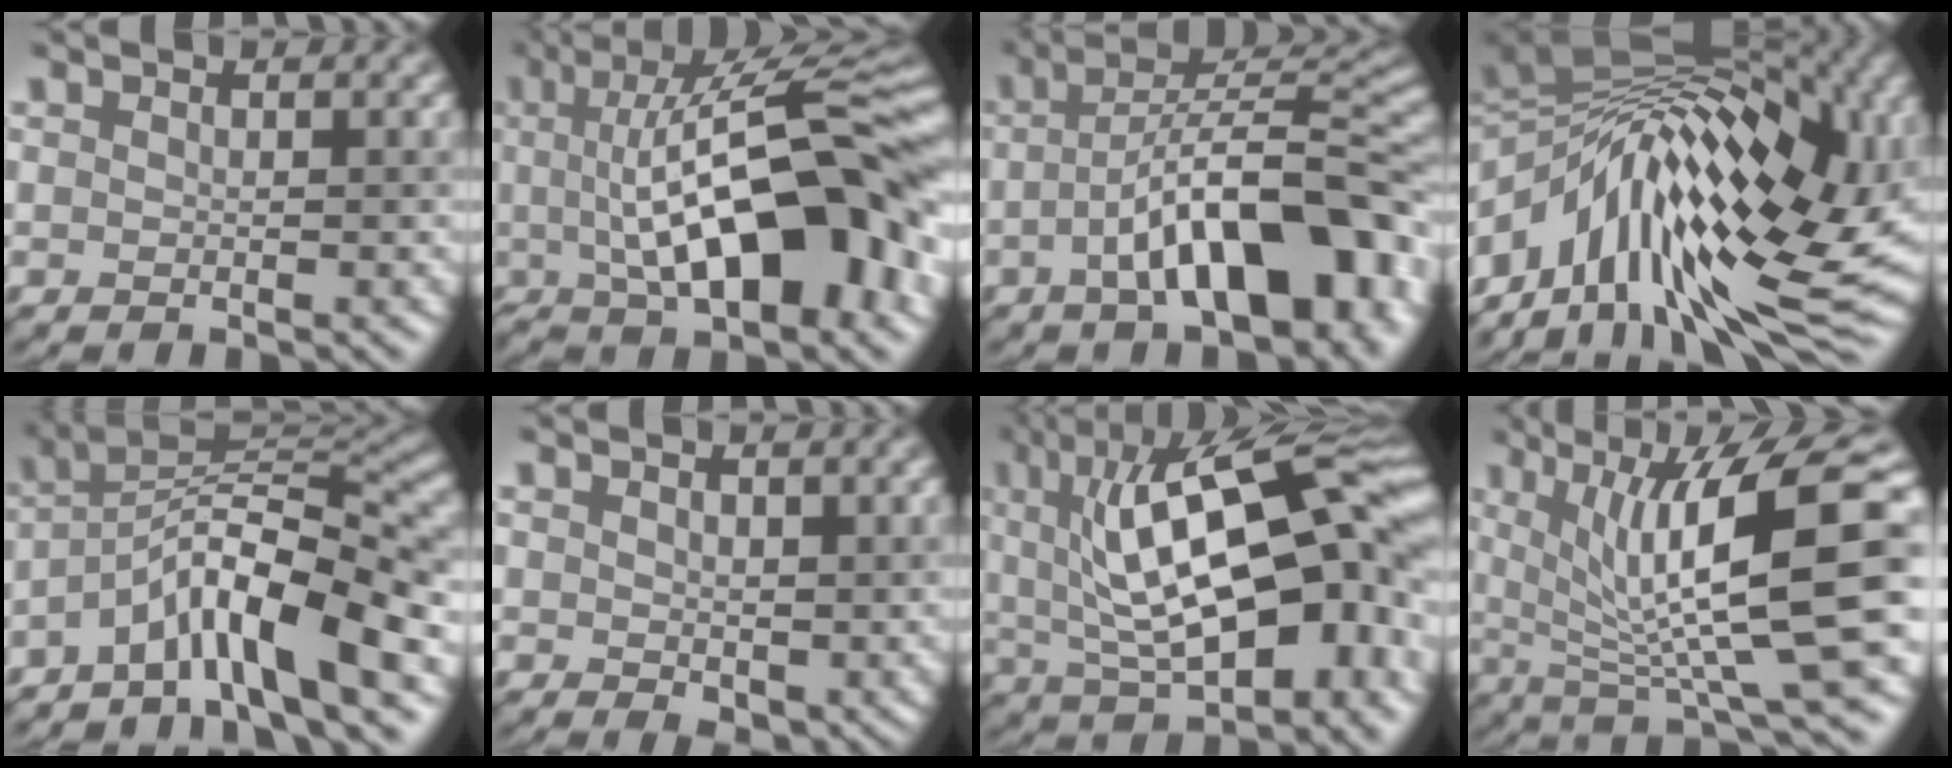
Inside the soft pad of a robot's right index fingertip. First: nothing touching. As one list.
[{"total": 14.4, "force": [0.3, 4.4, 13.7], "torque": [-0.180, 0.022, -0.005]}, {"total": 11.8, "force": [-3.6, 4.8, 10.2], "torque": [-0.147, 0.012, -0.058]}, {"total": 17.9, "force": [-1.4, 9.0, 15.4], "torque": [-0.255, 0.008, -0.035]}, {"total": 8.3, "force": [-3.9, 1.9, 7.1], "torque": [-0.108, 0.015, -0.080]}, {"total": 3.0, "force": [1.0, 2.0, 2.0], "torque": [-0.036, -0.010, 0.025]}, {"total": 17.9, "force": [3.1, 7.7, 15.9], "torque": [-0.229, 0.019, 0.044]}, {"total": 12.4, "force": [2.3, 3.2, 11.8], "torque": [-0.186, 0.000, 0.043]}]